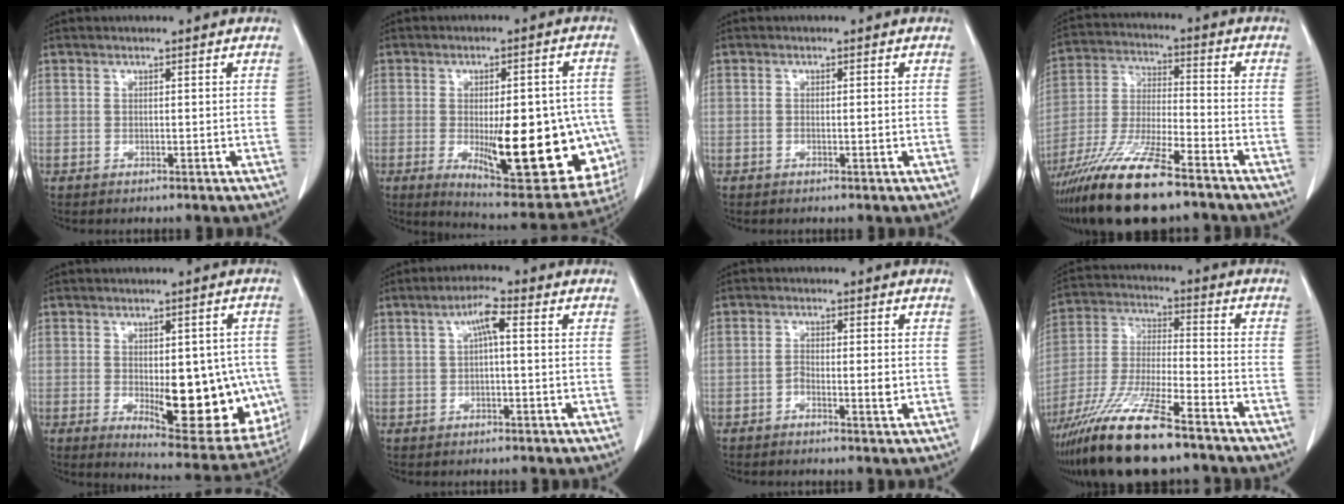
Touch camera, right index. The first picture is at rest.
{"total": 21.6, "force": [-4.7, 6.9, 19.9], "torque": [-0.205, -0.002, -0.038]}
{"total": 0.6, "force": [-0.2, 0.1, 0.6], "torque": [-0.009, 0.000, -0.002]}
{"total": 17.1, "force": [-12.5, 2.6, 11.5], "torque": [-0.248, -0.041, -0.231]}
{"total": 16.3, "force": [-2.9, 6.4, 14.7], "torque": [-0.158, -0.001, -0.014]}
{"total": 3.8, "force": [0.7, 0.6, 3.7], "torque": [-0.066, 0.012, 0.011]}
{"total": 2.7, "force": [-0.9, 0.7, 2.4], "torque": [-0.040, 0.002, -0.014]}
{"total": 17.7, "force": [-12.9, 2.5, 11.8], "torque": [-0.260, -0.041, -0.240]}